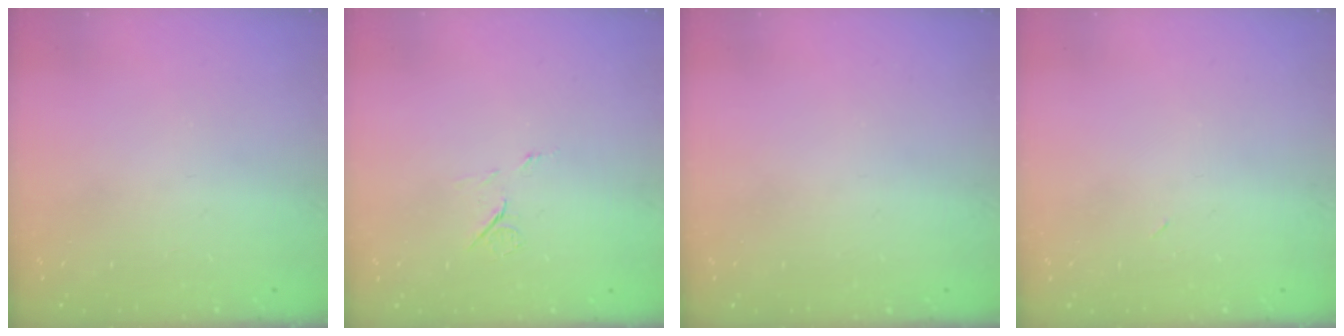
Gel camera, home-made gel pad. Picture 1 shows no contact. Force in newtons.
{"total": 6.0, "press": 6.0, "slide": 0.8}
{"total": 0.0}
{"total": 2.9, "press": 2.9, "slide": 0.7}